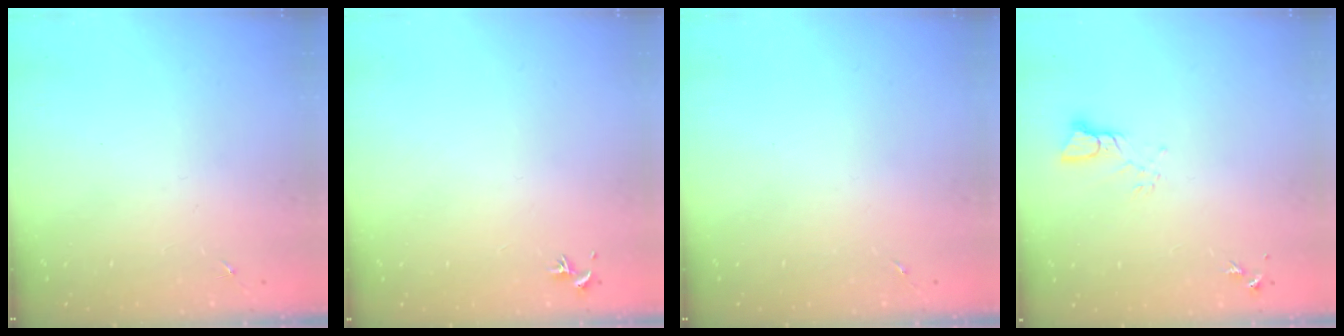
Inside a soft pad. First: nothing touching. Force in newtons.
{"total": 0.8, "press": 0.7, "slide": 0.3}
{"total": 0.0}
{"total": 3.4, "press": 3.4, "slide": 0.3}